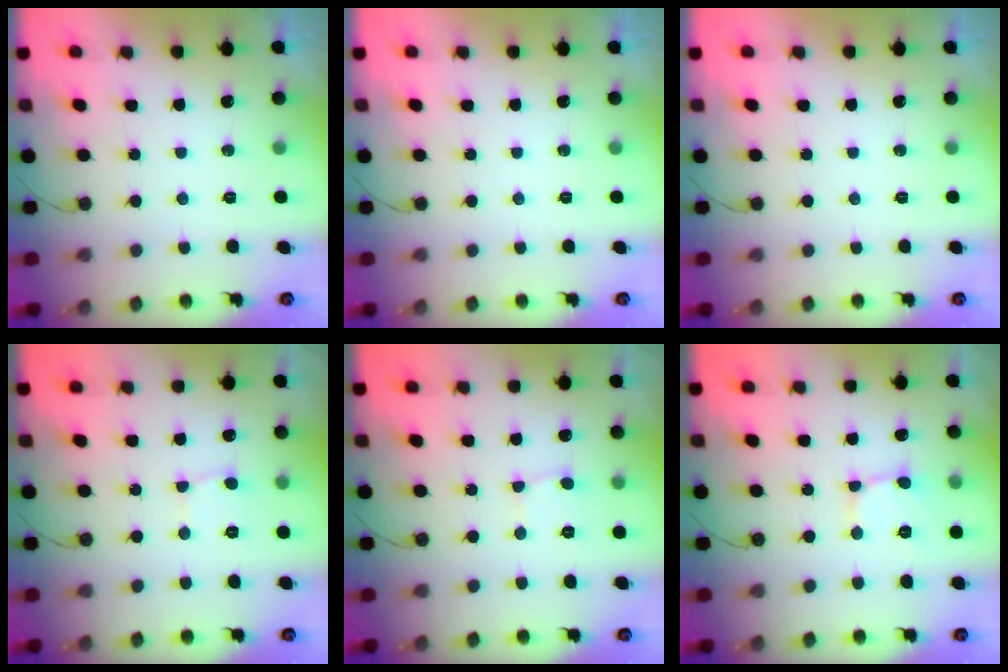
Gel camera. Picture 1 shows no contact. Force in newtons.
{"total": 0.0}
{"total": 0.0}
{"total": 2.9, "press": 2.8, "slide": 0.3}
{"total": 2.9, "press": 2.8, "slide": 0.3}
{"total": 2.4, "press": 2.4, "slide": 0.1}